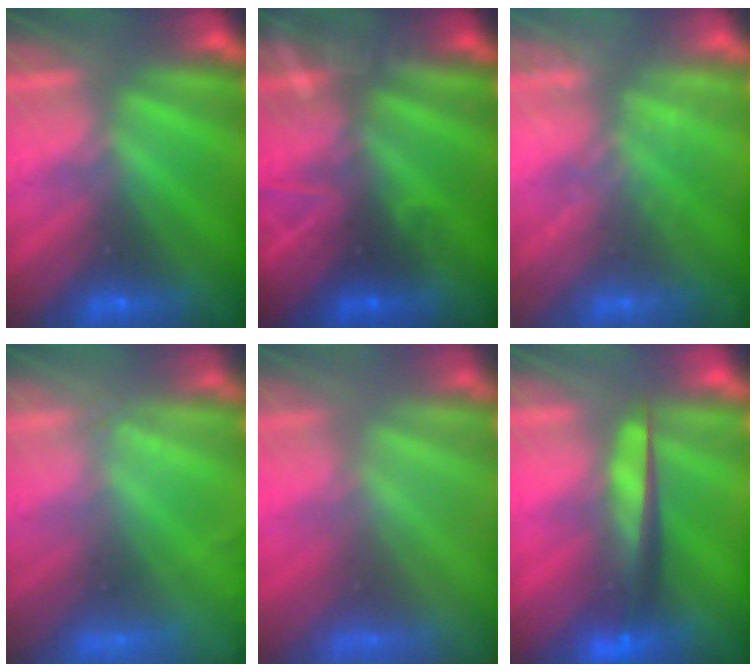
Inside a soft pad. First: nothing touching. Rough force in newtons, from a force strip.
{"total": 2.9}
{"total": 1.9}
{"total": 2.4}
{"total": 6.9}
{"total": 6.9}